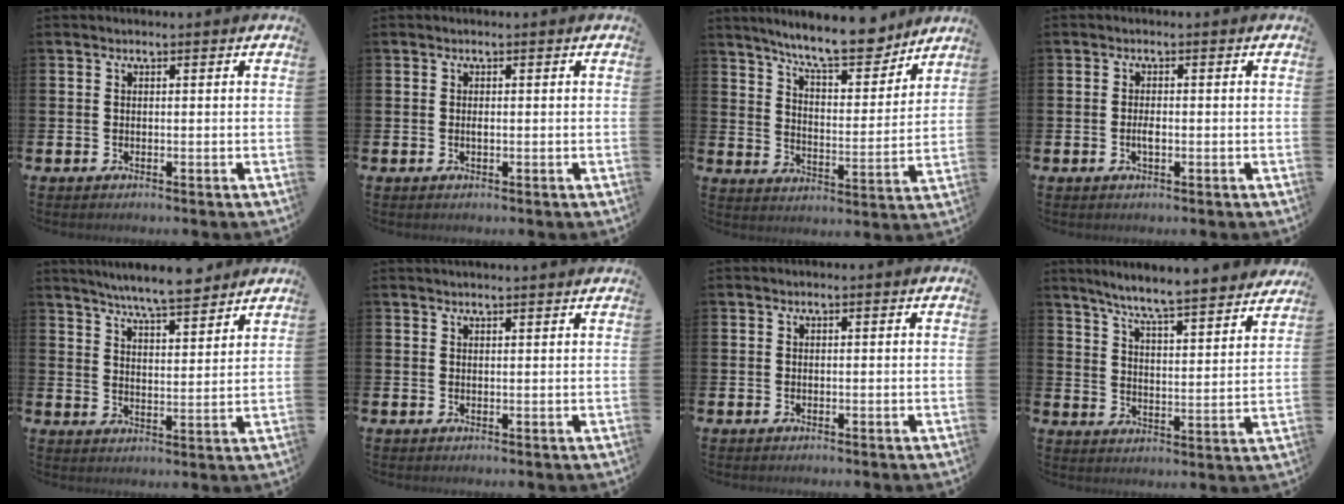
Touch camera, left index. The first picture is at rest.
{"total": 0.5, "force": [0.0, 0.2, 0.5], "torque": [-0.013, 0.001, 0.000]}
{"total": 10.5, "force": [9.6, 1.8, 4.0], "torque": [-0.088, -0.057, 0.167]}
{"total": 1.6, "force": [-0.3, 0.6, 1.5], "torque": [-0.022, -0.002, -0.008]}
{"total": 6.8, "force": [6.5, 0.2, 2.0], "torque": [-0.052, -0.032, 0.115]}
{"total": 1.2, "force": [1.2, -0.1, 0.2], "torque": [0.001, -0.005, 0.021]}
{"total": 0.0}
{"total": 7.3, "force": [6.9, -0.3, 2.2], "torque": [-0.062, -0.057, 0.116]}